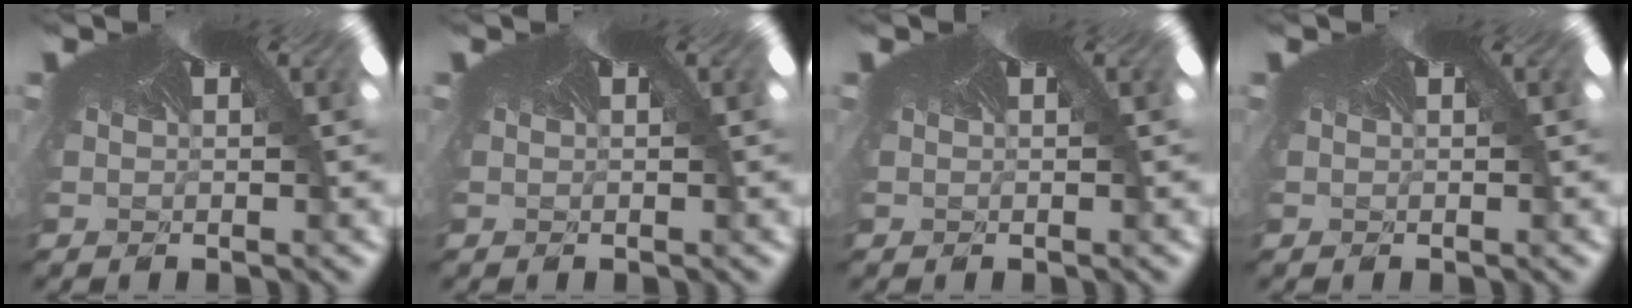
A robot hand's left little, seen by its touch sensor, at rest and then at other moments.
{"total": 0.0}
{"total": 0.0}
{"total": 0.0}